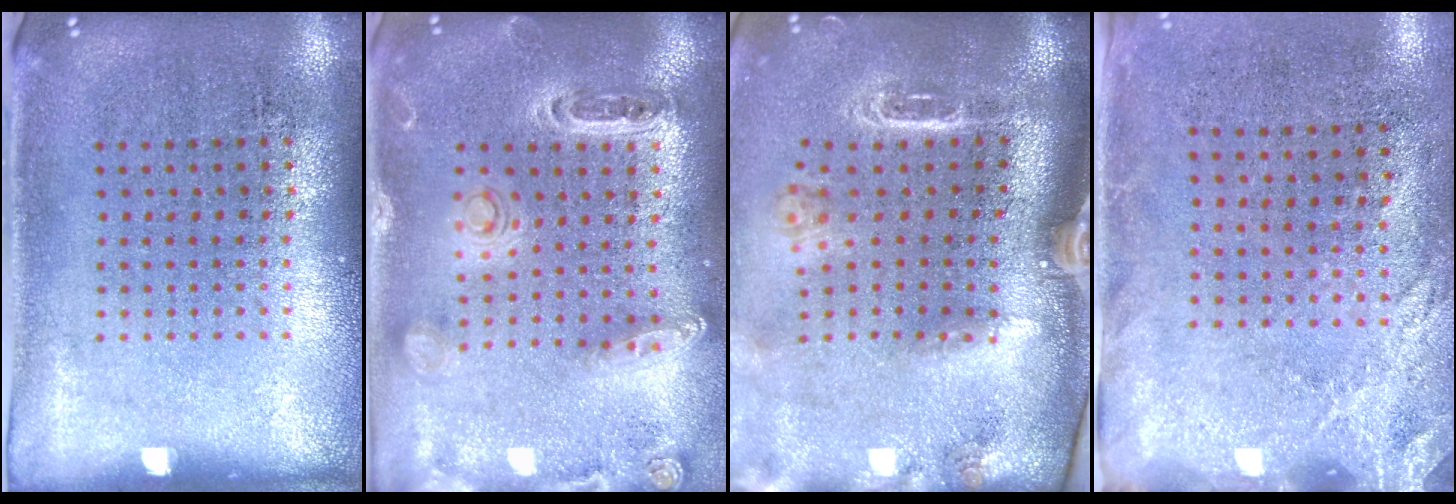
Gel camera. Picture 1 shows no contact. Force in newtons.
{"total": 1.3, "press": 1.2, "slide": 0.2}
{"total": 2.5, "press": 2.0, "slide": 1.6}
{"total": 2.7, "press": 2.1, "slide": 1.7}